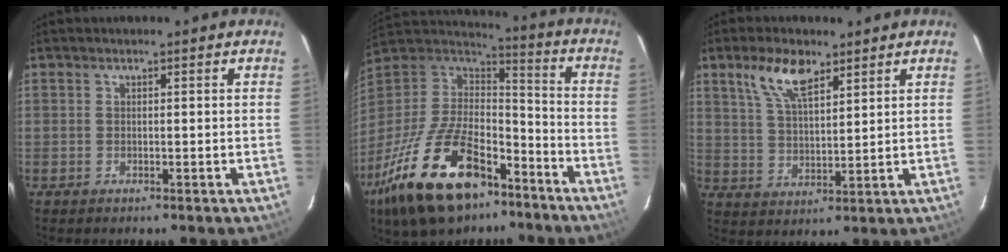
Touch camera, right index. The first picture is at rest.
{"total": 28.6, "force": [-17.1, 13.7, 18.4], "torque": [-0.376, -0.021, -0.279]}
{"total": 8.3, "force": [5.2, 3.3, 5.6], "torque": [-0.107, 0.011, 0.104]}